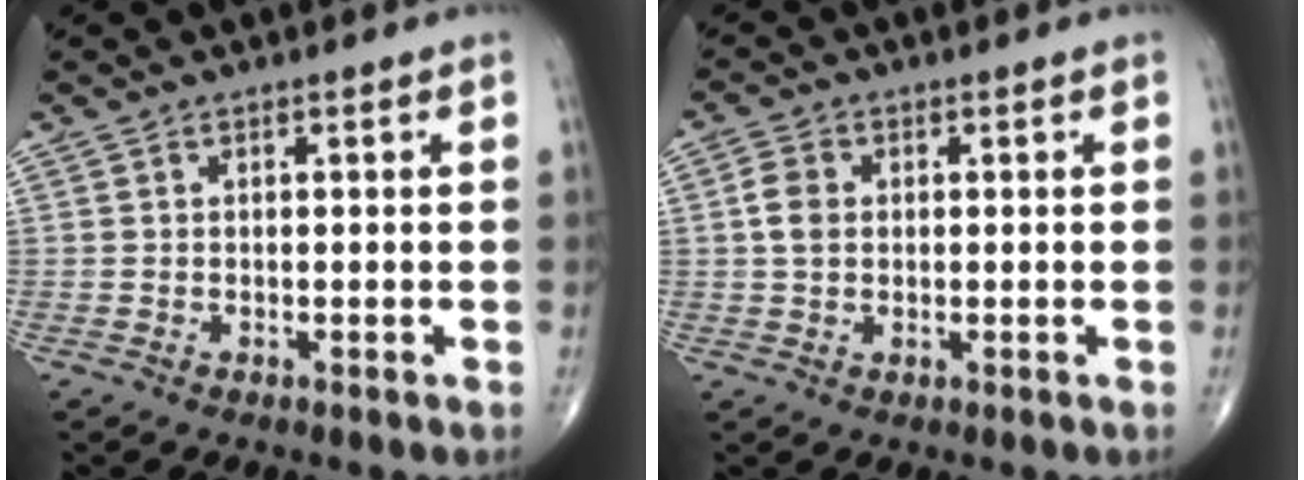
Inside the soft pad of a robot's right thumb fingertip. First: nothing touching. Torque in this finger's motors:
{"motor_torque": [-0.29, 0.10, 0.71, 0.16, 0.07]}